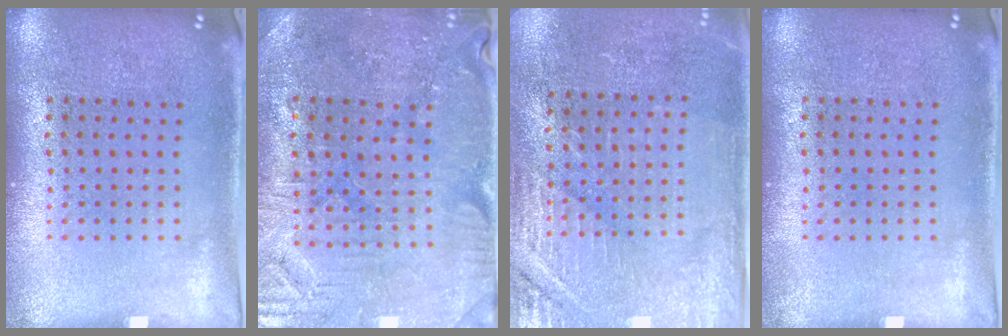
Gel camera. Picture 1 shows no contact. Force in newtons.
{"total": 1.2, "press": 1.1, "slide": 0.4}
{"total": 2.9, "press": 2.9, "slide": 0.3}
{"total": 0.0}